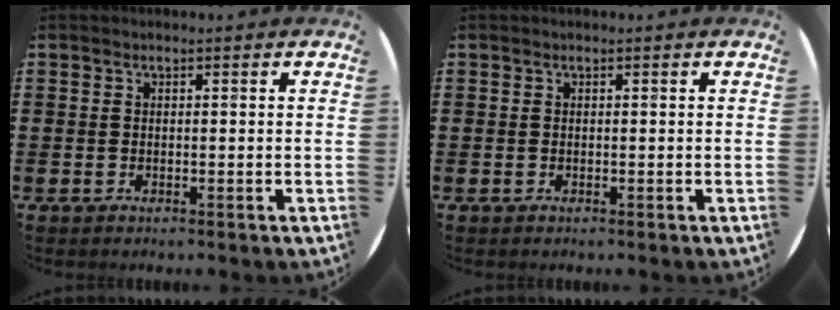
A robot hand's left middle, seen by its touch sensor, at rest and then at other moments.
{"total": 0.0}